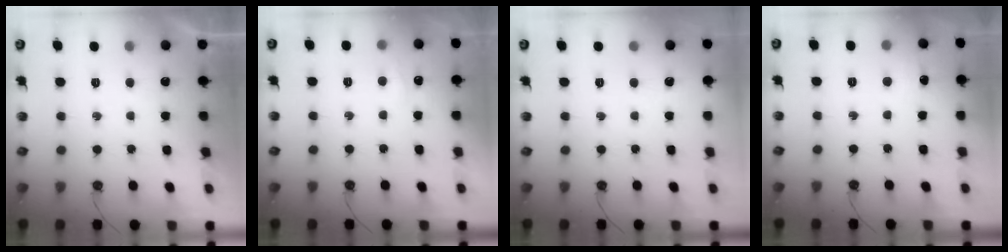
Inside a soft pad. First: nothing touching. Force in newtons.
{"total": 3.7, "press": 3.7, "slide": 0.5}
{"total": 0.0}
{"total": 5.4, "press": 5.4, "slide": 0.7}